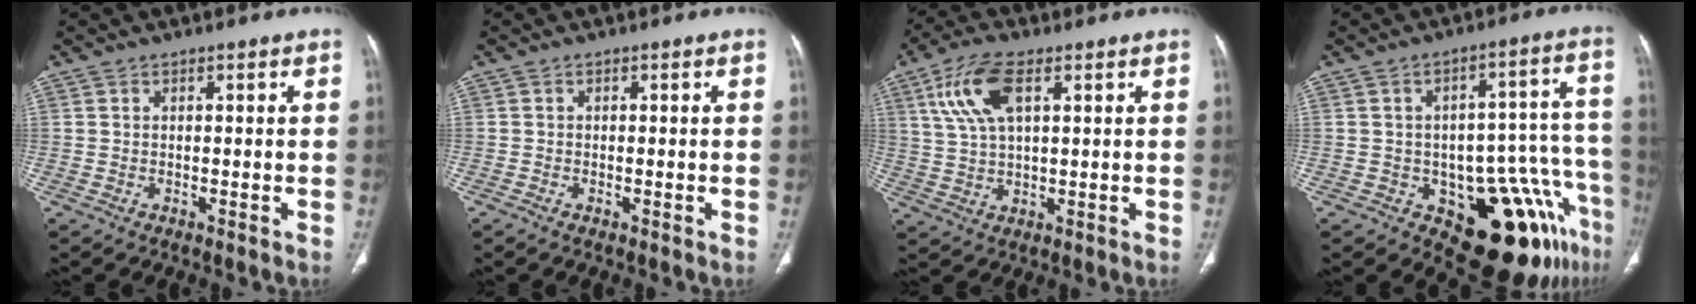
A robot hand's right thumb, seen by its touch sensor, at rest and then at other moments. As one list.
[{"total": 0.7, "force": [-0.3, 0.2, 0.5], "torque": [-0.014, -0.002, -0.007]}, {"total": 10.0, "force": [4.0, 4.5, 8.0], "torque": [-0.169, 0.002, 0.081]}, {"total": 17.9, "force": [-9.4, 7.2, 13.5], "torque": [-0.089, 0.076, -0.115]}]